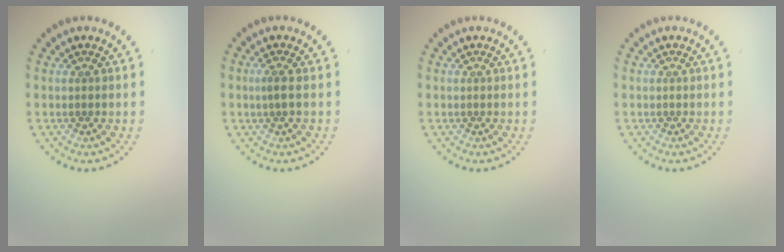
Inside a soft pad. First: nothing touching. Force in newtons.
{"total": 1.2, "press": 1.0, "slide": 0.7}
{"total": 0.0}
{"total": 0.0}